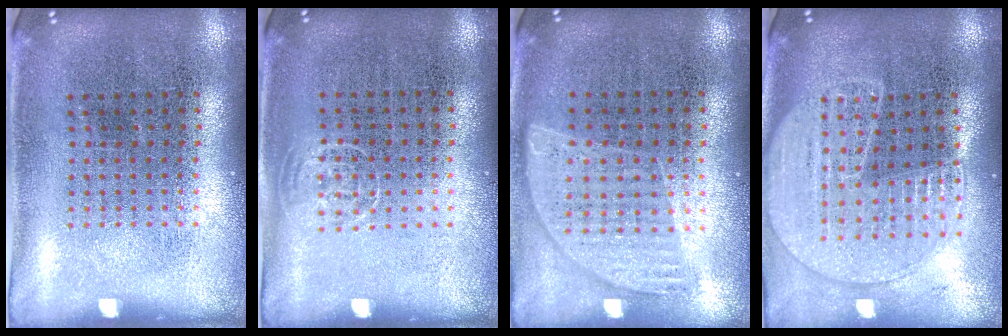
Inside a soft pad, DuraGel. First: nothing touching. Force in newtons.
{"total": 0.7, "press": 0.5, "slide": 0.4}
{"total": 0.8, "press": 0.8, "slide": 0.3}
{"total": 1.7, "press": 1.6, "slide": 0.6}